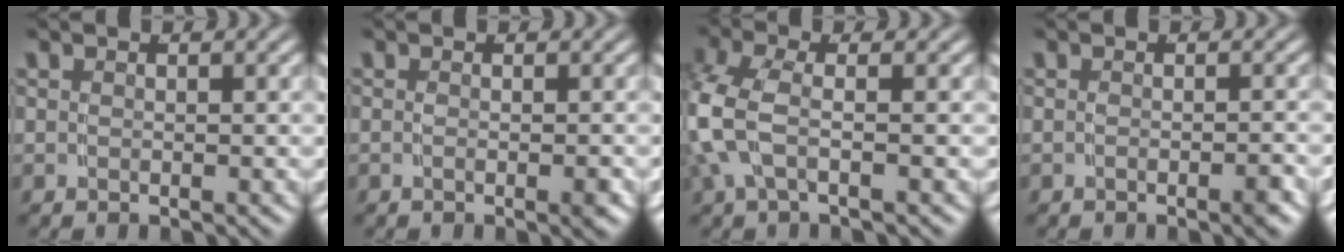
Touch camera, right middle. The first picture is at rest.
{"total": 1.1, "force": [-0.6, -0.4, 0.8], "torque": [-0.013, -0.003, -0.008]}
{"total": 4.9, "force": [-0.6, 3.2, 3.6], "torque": [-0.109, -0.017, -0.007]}
{"total": 1.2, "force": [-0.9, -0.2, 0.8], "torque": [-0.011, 0.004, -0.017]}